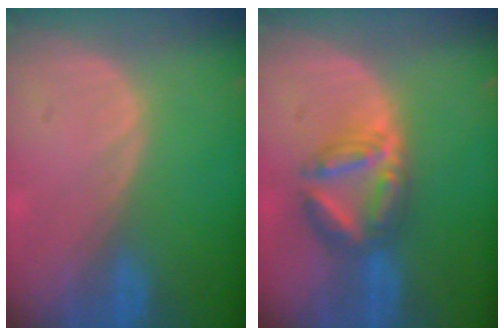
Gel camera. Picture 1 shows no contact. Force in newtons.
{"total": 6.3, "press": 6.3, "slide": 0.4}